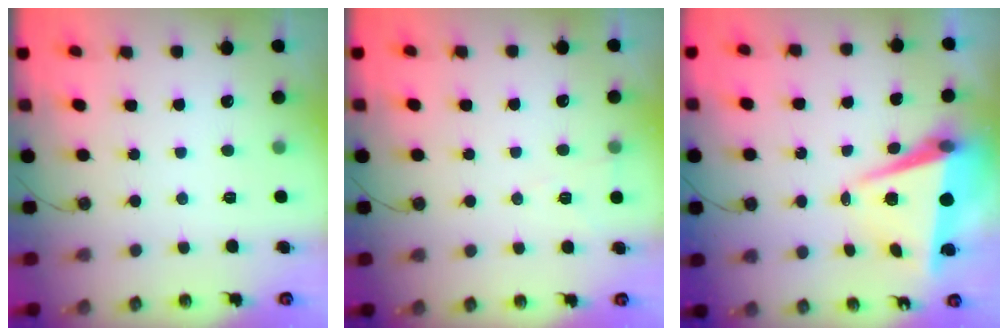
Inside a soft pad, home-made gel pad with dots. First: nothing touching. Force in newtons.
{"total": 5.4, "press": 3.2, "slide": 4.3}
{"total": 8.0, "press": 7.8, "slide": 1.7}